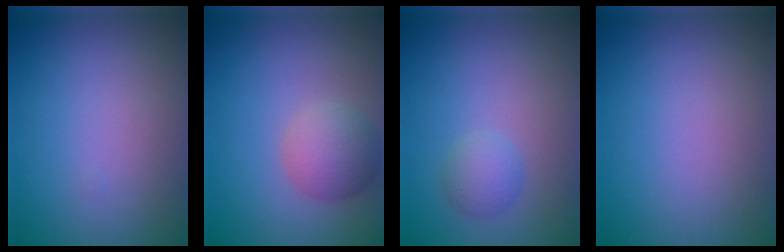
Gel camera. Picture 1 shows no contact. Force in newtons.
{"total": 3.4, "press": 3.4, "slide": 0.1}
{"total": 1.9, "press": 1.9, "slide": 0.1}
{"total": 0.0}